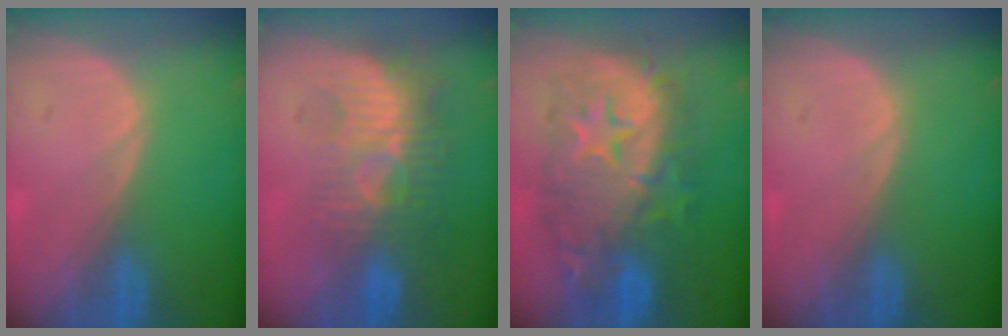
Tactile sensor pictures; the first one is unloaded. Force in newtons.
{"total": 9.6, "press": 8.5, "slide": 4.4}
{"total": 12.6, "press": 12.6, "slide": 1.1}
{"total": 0.0}